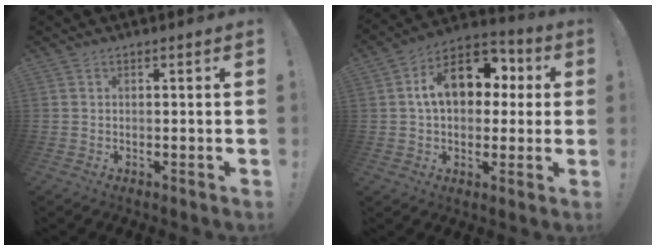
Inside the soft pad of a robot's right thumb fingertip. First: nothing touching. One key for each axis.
{"total": 15.9, "fx": 3.8, "fy": 10.8, "fz": 11.1, "tx": -0.160, "ty": 0.002, "tz": 0.070}